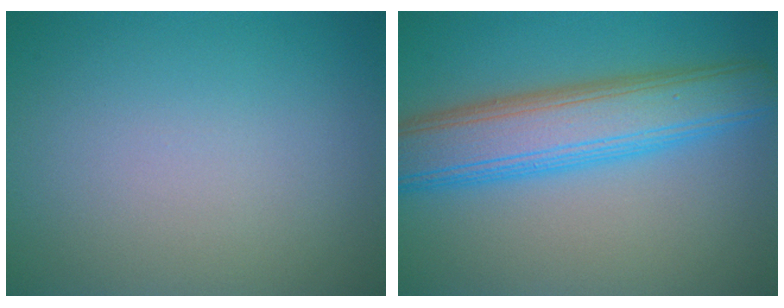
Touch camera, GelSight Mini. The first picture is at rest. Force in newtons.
{"total": 7.9, "press": 7.9, "slide": 0.1}